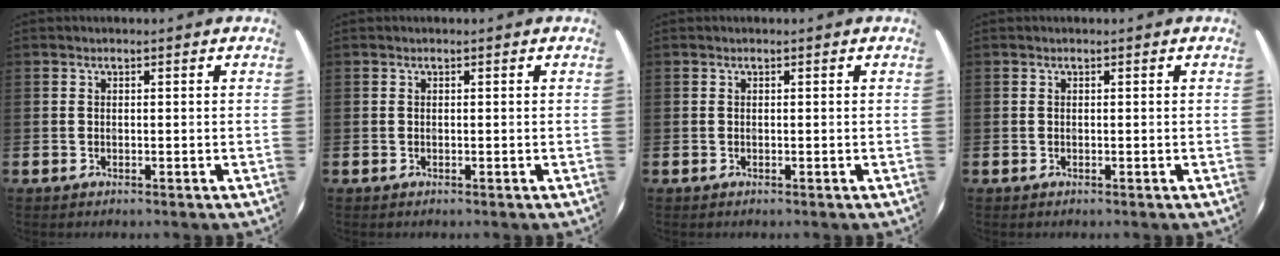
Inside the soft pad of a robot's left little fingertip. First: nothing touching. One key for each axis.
{"total": 0.0}
{"total": 0.0}
{"total": 0.0}